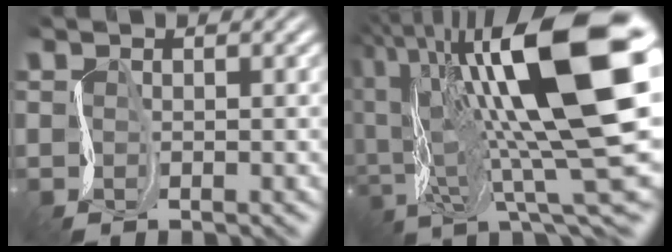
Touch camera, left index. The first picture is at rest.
{"total": 15.8, "force": [3.3, 4.6, 14.8], "torque": [-0.260, 0.009, 0.048]}